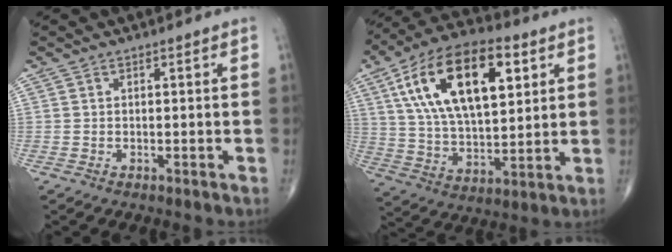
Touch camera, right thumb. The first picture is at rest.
{"total": 22.6, "force": [8.1, 10.8, 18.2], "torque": [-0.308, -0.008, 0.139]}